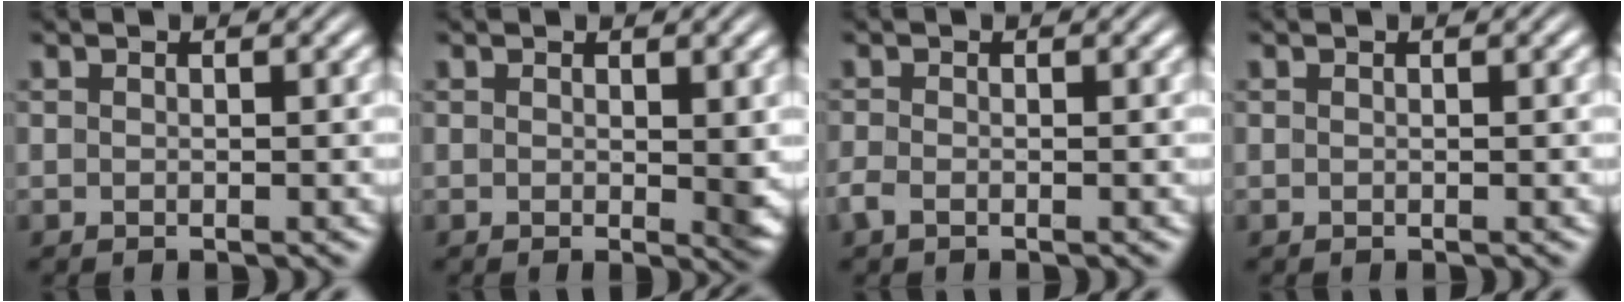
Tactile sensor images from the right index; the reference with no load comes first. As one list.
[{"total": 1.3, "force": [0.3, 0.3, 1.2], "torque": [-0.010, -0.010, 0.007]}, {"total": 1.3, "force": [-1.0, 0.6, 0.6], "torque": [-0.021, -0.009, -0.014]}, {"total": 0.0}]